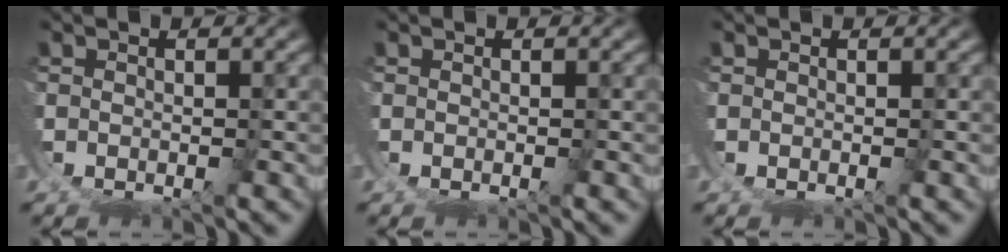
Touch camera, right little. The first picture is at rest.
{"total": 0.0}
{"total": 0.0}